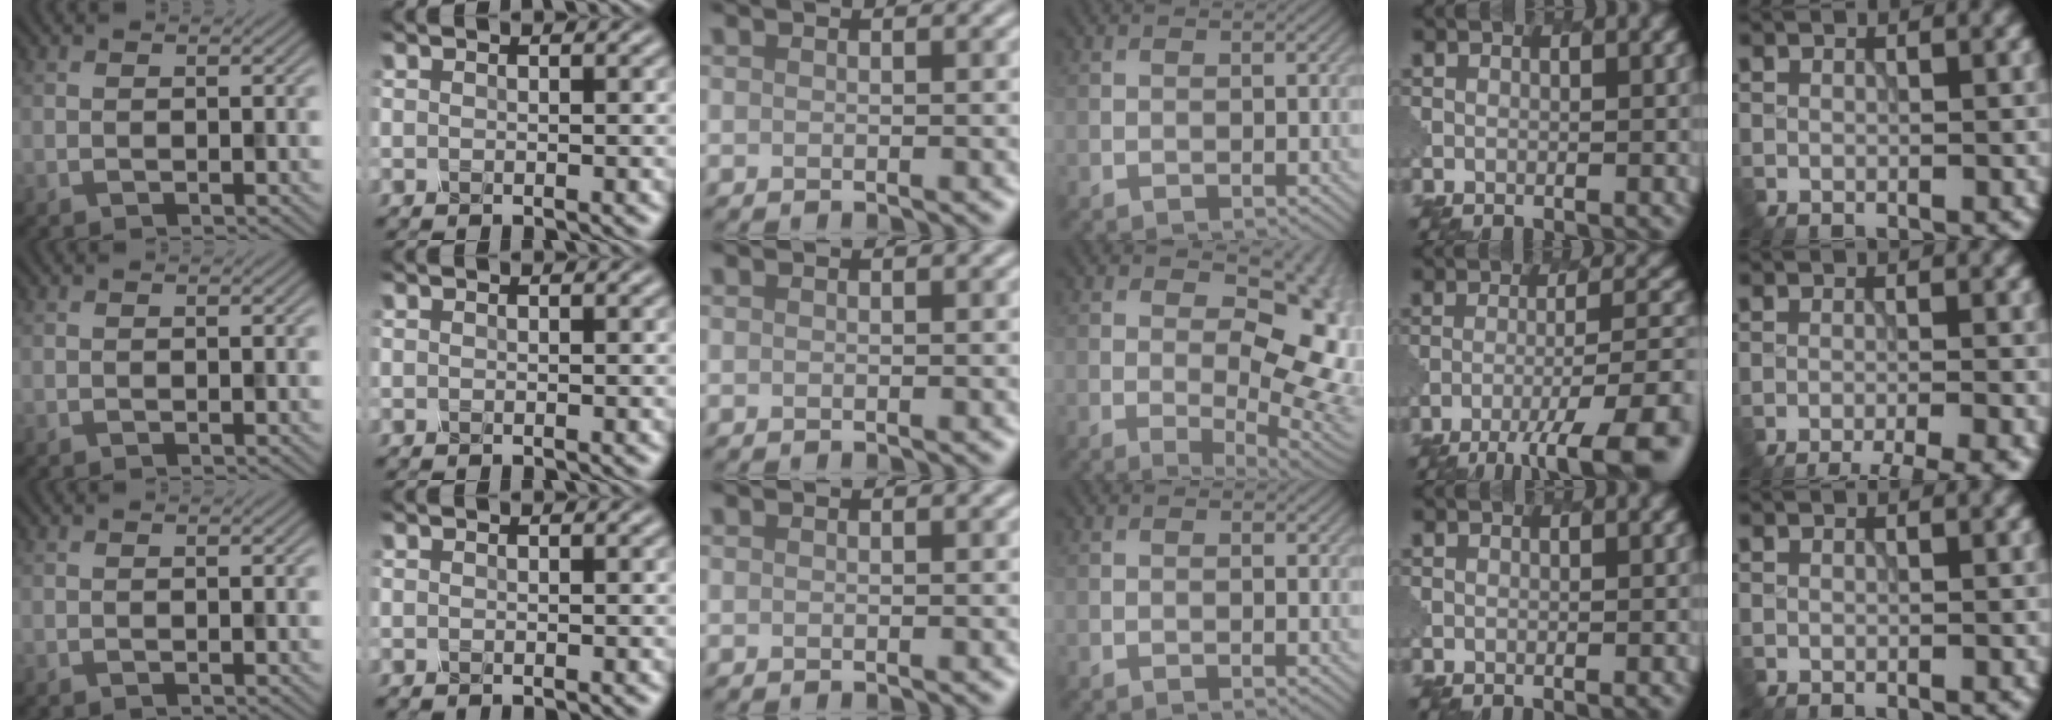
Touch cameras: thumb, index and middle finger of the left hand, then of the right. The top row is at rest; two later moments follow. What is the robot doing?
{"motion": "dispense", "object": "syringe"}